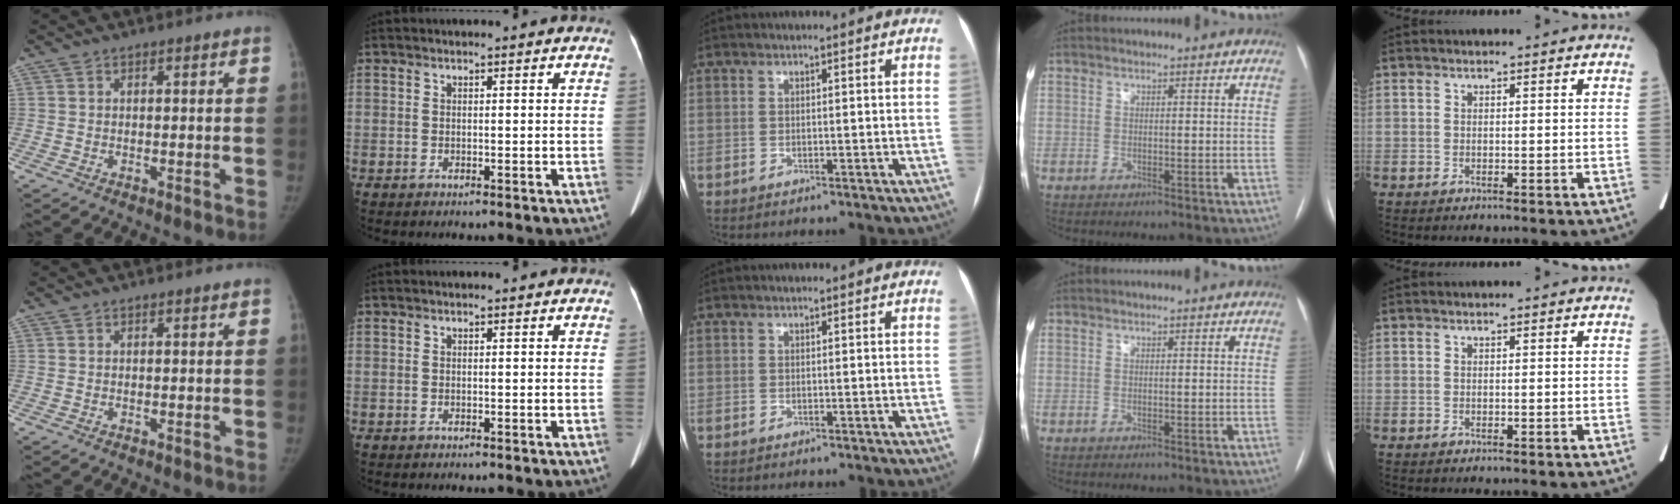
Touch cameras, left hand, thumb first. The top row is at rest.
{}